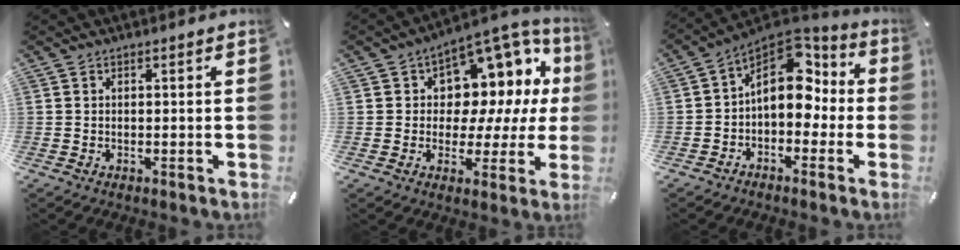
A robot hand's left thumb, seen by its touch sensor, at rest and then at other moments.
{"total": 10.8, "force": [4.0, 8.4, 5.4], "torque": [-0.064, -0.054, 0.077]}
{"total": 12.7, "force": [2.6, 8.9, 8.8], "torque": [-0.126, -0.022, 0.043]}